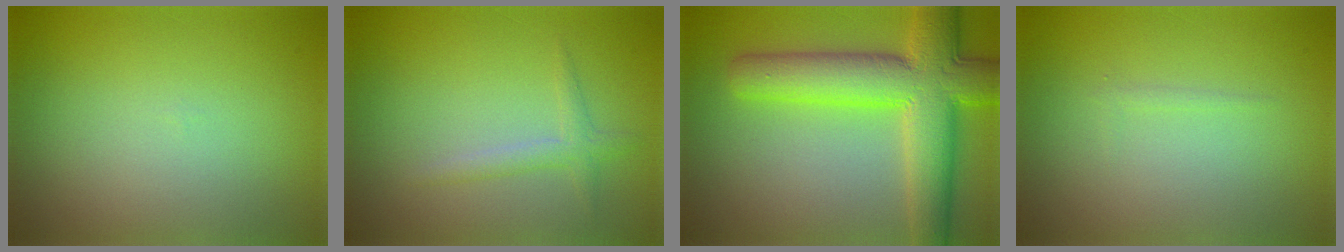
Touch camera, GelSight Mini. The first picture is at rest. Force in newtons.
{"total": 1.6, "press": 1.6, "slide": 0.1}
{"total": 10.0, "press": 10.0, "slide": 0.3}
{"total": 0.6, "press": 0.5, "slide": 0.1}